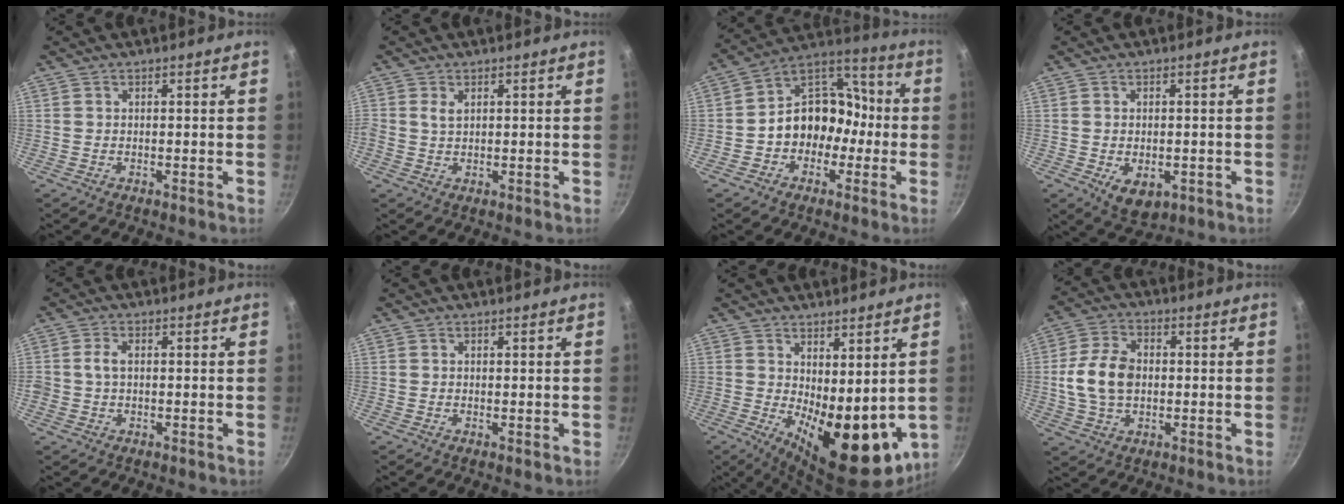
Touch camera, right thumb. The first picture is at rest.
{"total": 2.0, "force": [0.7, 1.3, 1.3], "torque": [-0.025, -0.001, 0.012]}
{"total": 13.7, "force": [-2.7, 11.1, 7.5], "torque": [-0.056, 0.065, -0.058]}
{"total": 6.2, "force": [-1.6, 4.0, 4.4], "torque": [-0.055, -0.005, -0.013]}
{"total": 2.7, "force": [0.0, 1.8, 1.9], "torque": [-0.033, 0.009, -0.001]}
{"total": 0.0}
{"total": 15.2, "force": [0.8, 7.0, 13.5], "torque": [-0.150, -0.031, 0.032]}
{"total": 10.3, "force": [0.0, 7.2, 7.3], "torque": [-0.128, 0.018, -0.006]}